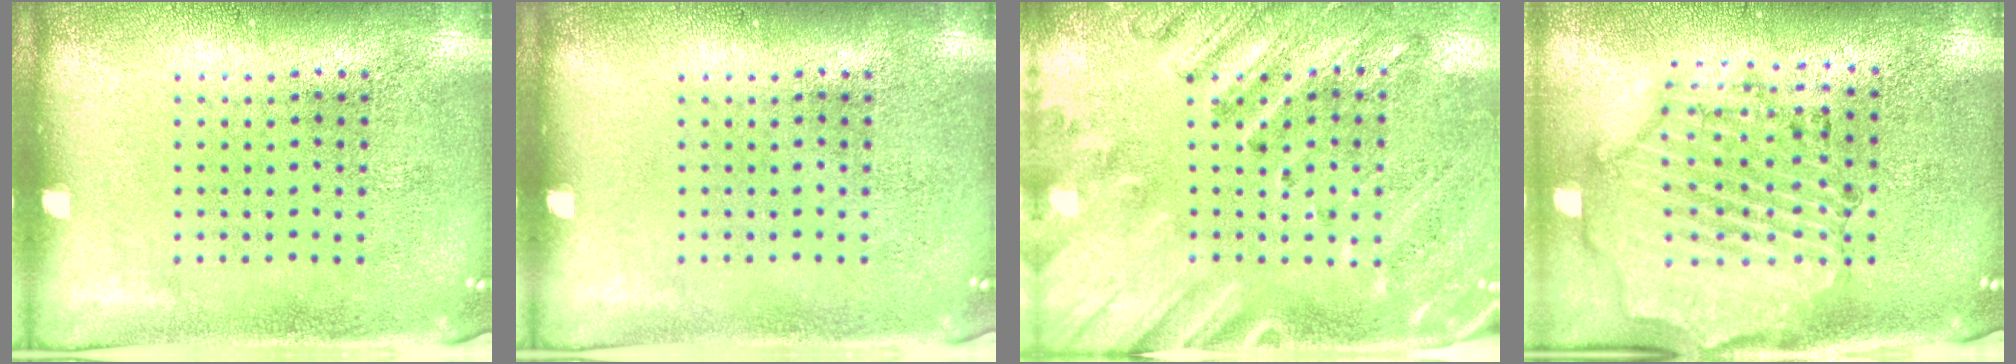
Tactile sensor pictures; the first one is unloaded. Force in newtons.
{"total": 0.0}
{"total": 2.4, "press": 2.0, "slide": 1.3}
{"total": 1.7, "press": 1.7, "slide": 0.3}